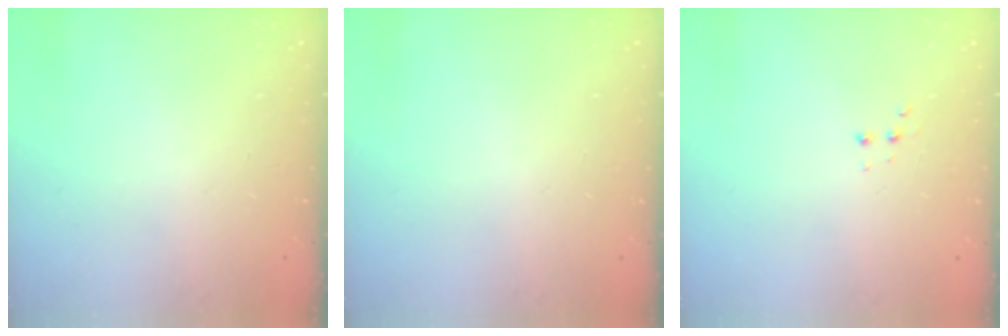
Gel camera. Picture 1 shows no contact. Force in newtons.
{"total": 0.0}
{"total": 2.9, "press": 2.7, "slide": 1.0}